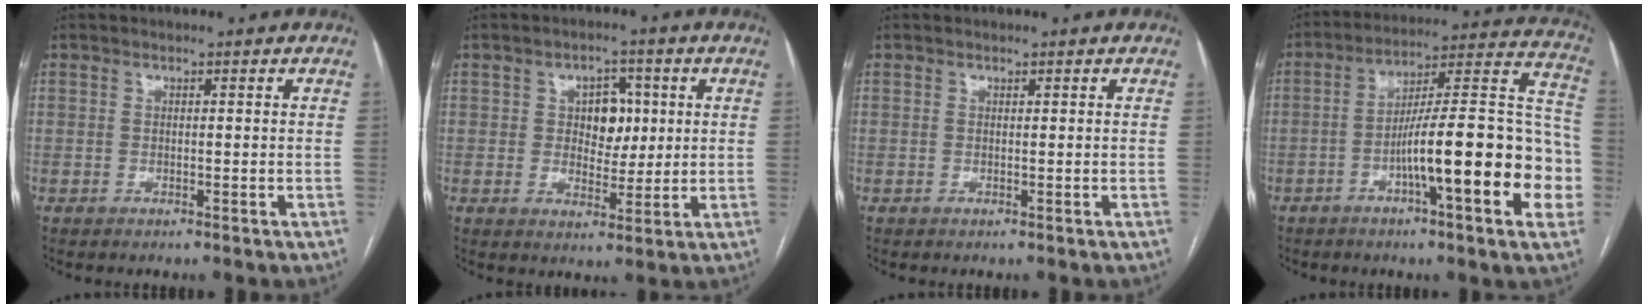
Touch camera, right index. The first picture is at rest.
{"total": 5.8, "force": [1.2, 3.8, 4.2], "torque": [-0.055, 0.012, 0.025]}
{"total": 0.0}
{"total": 21.1, "force": [-6.0, 2.5, 20.0], "torque": [-0.229, 0.027, -0.086]}